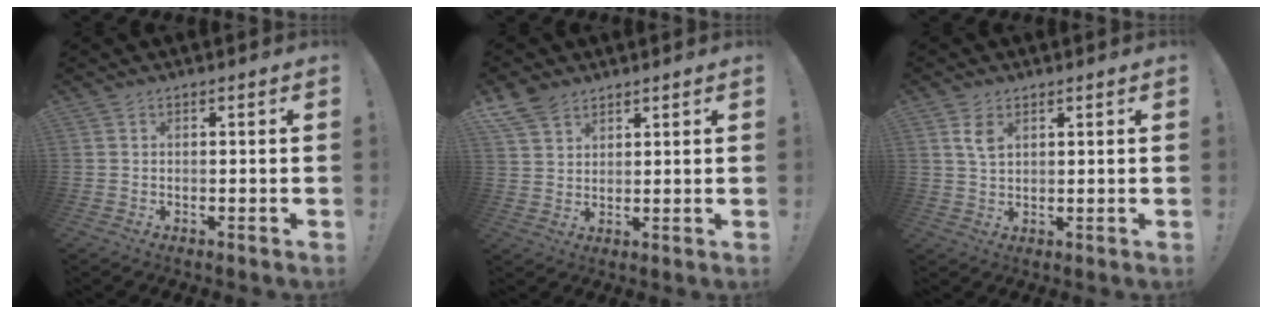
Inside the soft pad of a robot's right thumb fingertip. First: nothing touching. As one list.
[{"total": 6.8, "force": [5.0, 4.0, 2.2], "torque": [-0.048, -0.023, 0.100]}, {"total": 4.2, "force": [2.0, 2.3, 2.9], "torque": [-0.045, -0.007, 0.035]}]